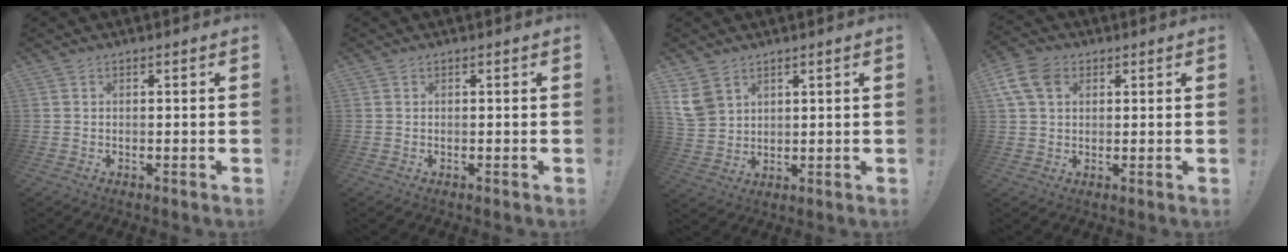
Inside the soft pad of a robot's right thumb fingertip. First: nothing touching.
{"total": 0.0}
{"total": 7.2, "force": [4.2, 4.9, 3.2], "torque": [-0.055, -0.021, 0.086]}
{"total": 9.6, "force": [3.5, 6.7, 5.9], "torque": [-0.123, -0.002, 0.068]}